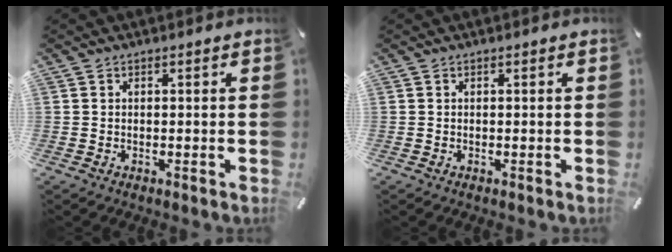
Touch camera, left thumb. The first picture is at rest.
{"total": 0.0}